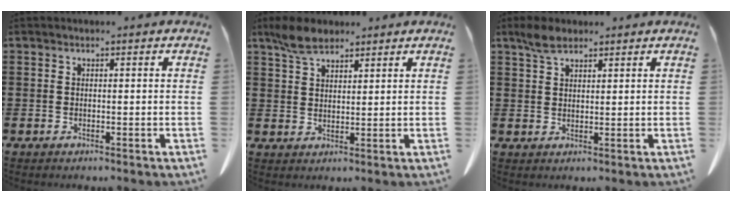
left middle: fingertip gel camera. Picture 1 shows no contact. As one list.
[{"total": 5.0, "force": [3.7, 2.3, 2.3], "torque": [-0.057, 0.002, 0.073]}, {"total": 3.5, "force": [2.5, 1.6, 1.8], "torque": [-0.042, 0.005, 0.048]}]